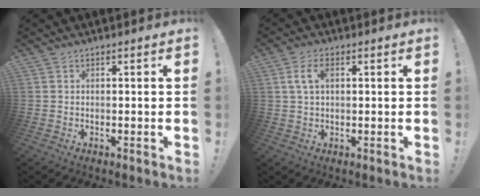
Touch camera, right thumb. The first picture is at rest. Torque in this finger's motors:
{"motor_torque": [0.02, 0.07, 0.02, 0.00, 0.01]}